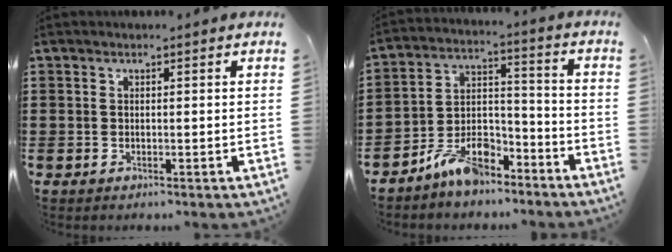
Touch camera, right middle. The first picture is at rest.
{"total": 9.1, "force": [-7.9, 3.1, 3.4], "torque": [-0.064, 0.025, -0.150]}